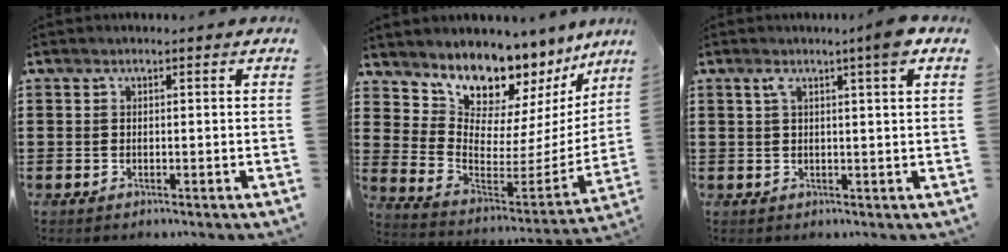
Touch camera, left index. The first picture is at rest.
{"total": 8.1, "force": [7.5, 2.9, 0.5], "torque": [-0.047, -0.073, 0.132]}
{"total": 4.1, "force": [2.3, -0.3, 3.4], "torque": [-0.063, -0.004, 0.035]}